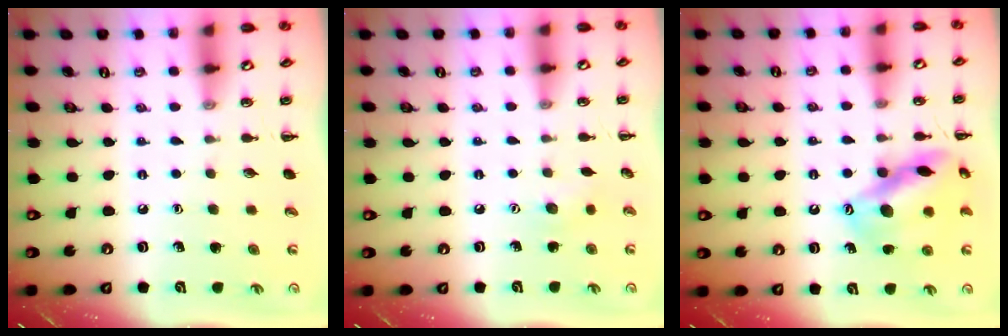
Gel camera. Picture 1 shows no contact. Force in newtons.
{"total": 4.4, "press": 4.3, "slide": 0.7}
{"total": 15.6, "press": 15.5, "slide": 1.6}